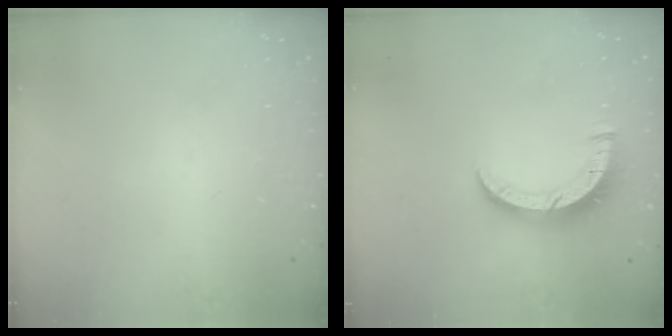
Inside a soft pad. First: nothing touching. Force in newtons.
{"total": 8.0, "press": 7.9, "slide": 1.0}